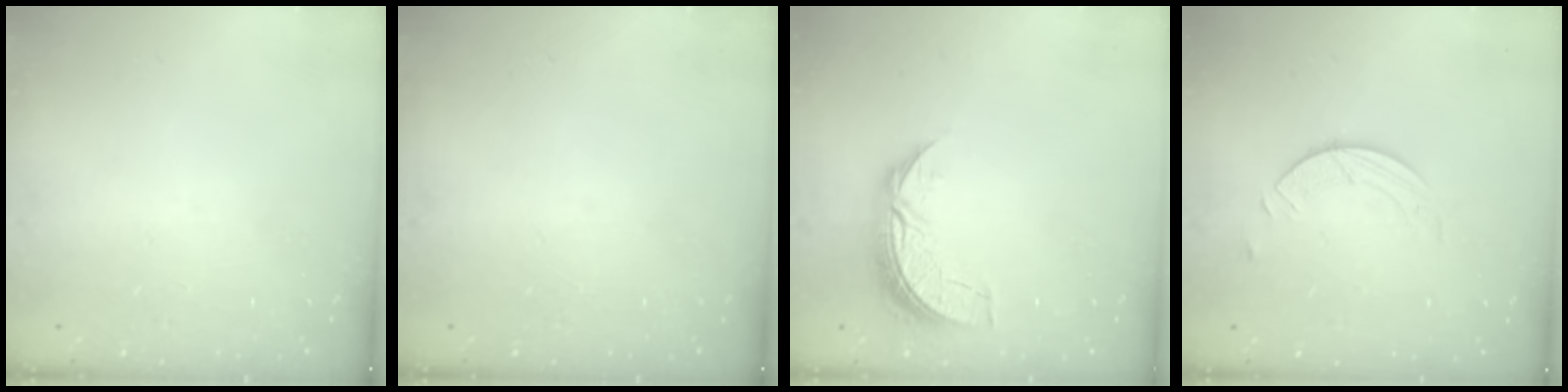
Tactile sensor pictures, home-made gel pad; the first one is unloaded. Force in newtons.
{"total": 0.0}
{"total": 7.3, "press": 7.3, "slide": 0.5}
{"total": 3.7, "press": 3.7, "slide": 0.4}